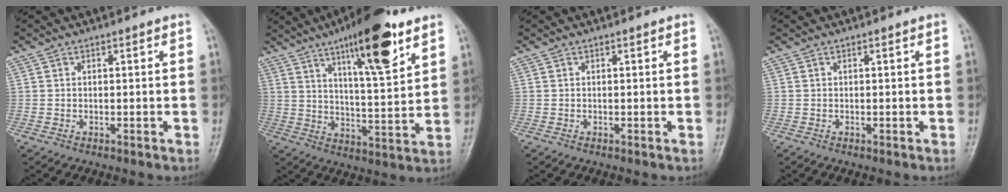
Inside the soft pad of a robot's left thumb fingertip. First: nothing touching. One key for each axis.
{"total": 17.0, "fx": 9.9, "fy": 4.2, "fz": 13.2, "tx": -0.181, "ty": -0.049, "tz": 0.156}
{"total": 0.0}
{"total": 0.0}